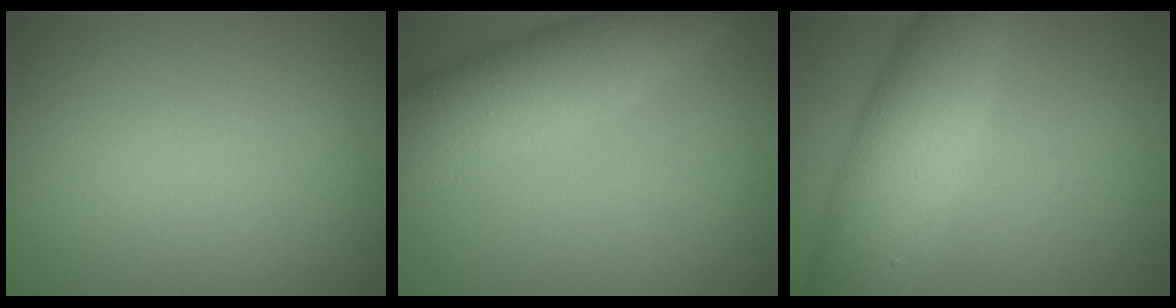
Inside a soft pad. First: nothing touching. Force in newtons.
{"total": 6.0, "press": 6.0, "slide": 0.1}
{"total": 7.1, "press": 7.1, "slide": 0.2}